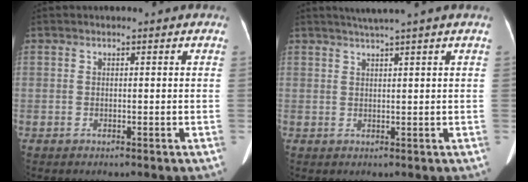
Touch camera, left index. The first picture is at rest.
{"total": 3.3, "force": [2.6, -1.2, 1.6], "torque": [-0.022, 0.007, 0.047]}